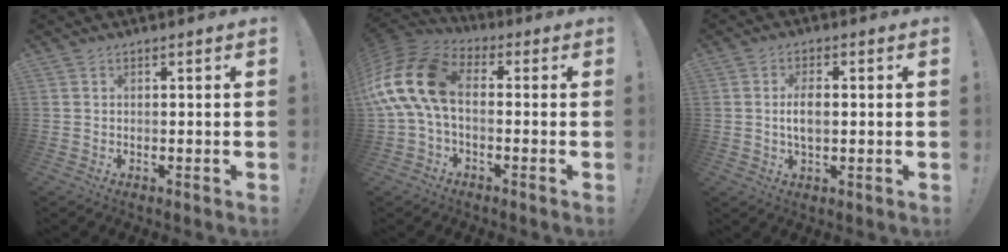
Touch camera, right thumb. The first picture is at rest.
{"total": 17.2, "force": [0.6, 10.6, 13.5], "torque": [-0.259, 0.021, 0.020]}
{"total": 5.2, "force": [-0.2, 2.5, 4.6], "torque": [-0.081, 0.004, -0.008]}